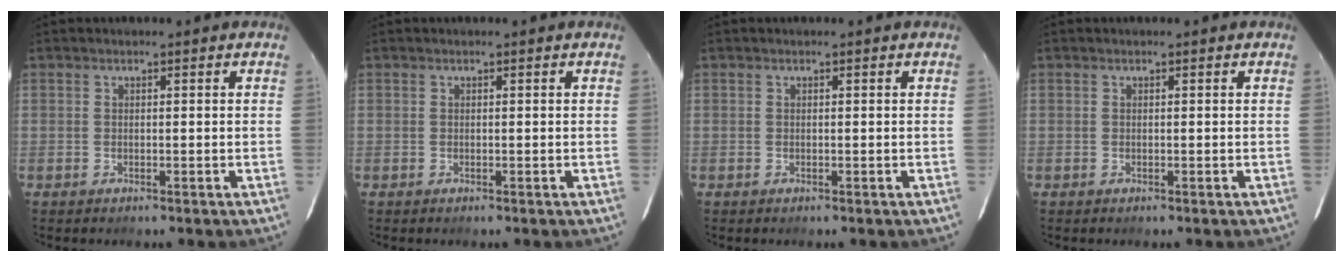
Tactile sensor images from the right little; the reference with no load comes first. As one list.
[{"total": 0.0}, {"total": 0.0}, {"total": 0.0}]